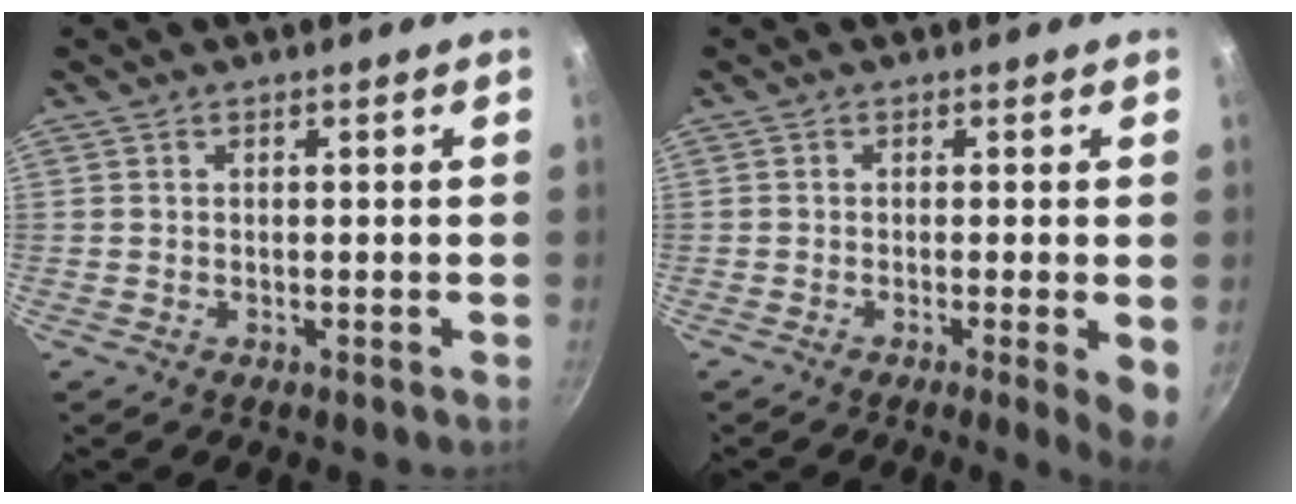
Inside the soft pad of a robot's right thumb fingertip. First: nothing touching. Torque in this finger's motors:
{"motor_torque": [0.13, 0.34, 0.00, -0.06, 0.04]}